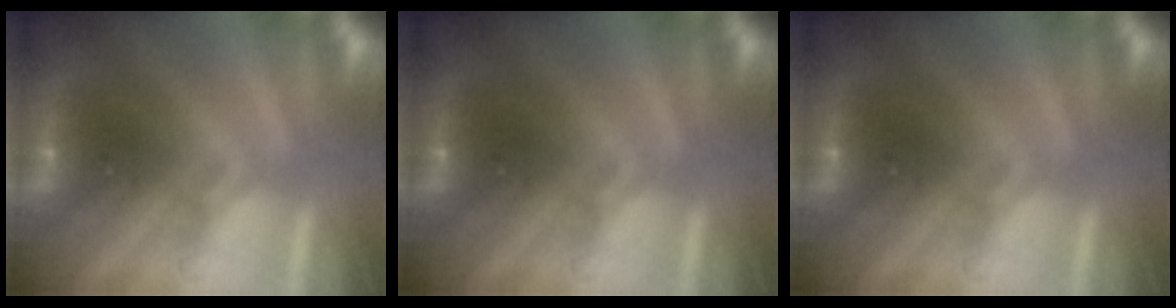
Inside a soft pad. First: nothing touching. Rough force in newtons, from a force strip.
{"total": 0.0}
{"total": 0.0}